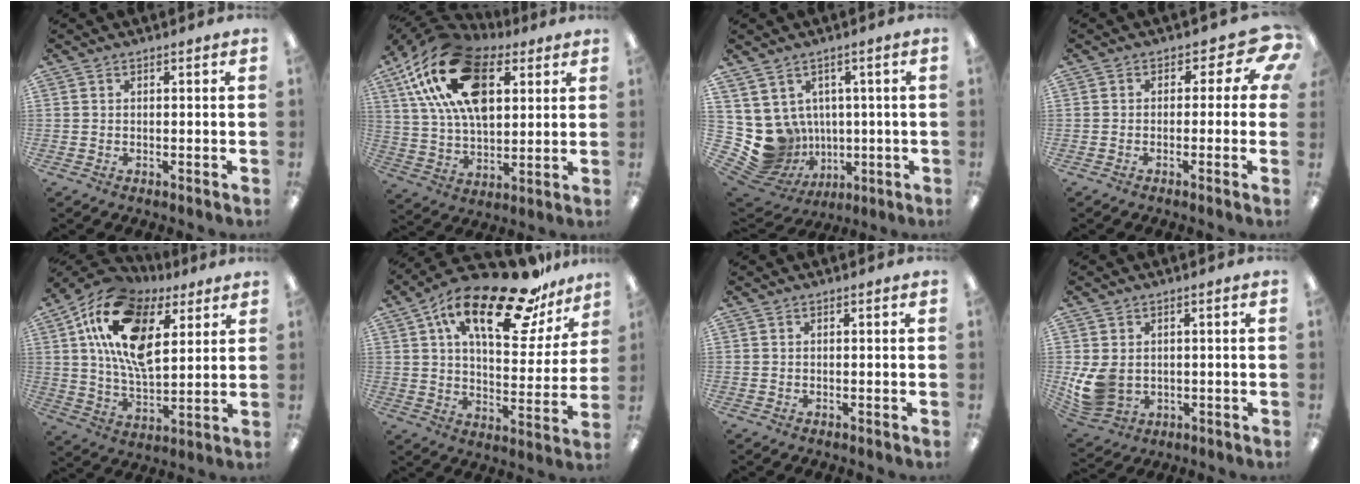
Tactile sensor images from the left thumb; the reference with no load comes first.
{"total": 24.3, "force": [10.4, 14.0, 17.0], "torque": [-0.311, -0.019, 0.180]}
{"total": 10.8, "force": [-0.5, 10.4, 3.1], "torque": [-0.116, -0.015, 0.013]}
{"total": 5.7, "force": [1.2, 3.8, 4.1], "torque": [-0.052, -0.006, 0.019]}
{"total": 19.7, "force": [8.8, 11.0, 13.8], "torque": [-0.273, -0.026, 0.155]}
{"total": 24.7, "force": [14.9, 9.6, 17.2], "torque": [-0.266, -0.081, 0.244]}
{"total": 0.0}
{"total": 9.3, "force": [0.0, 7.7, 5.3], "torque": [-0.110, 0.006, 0.006]}